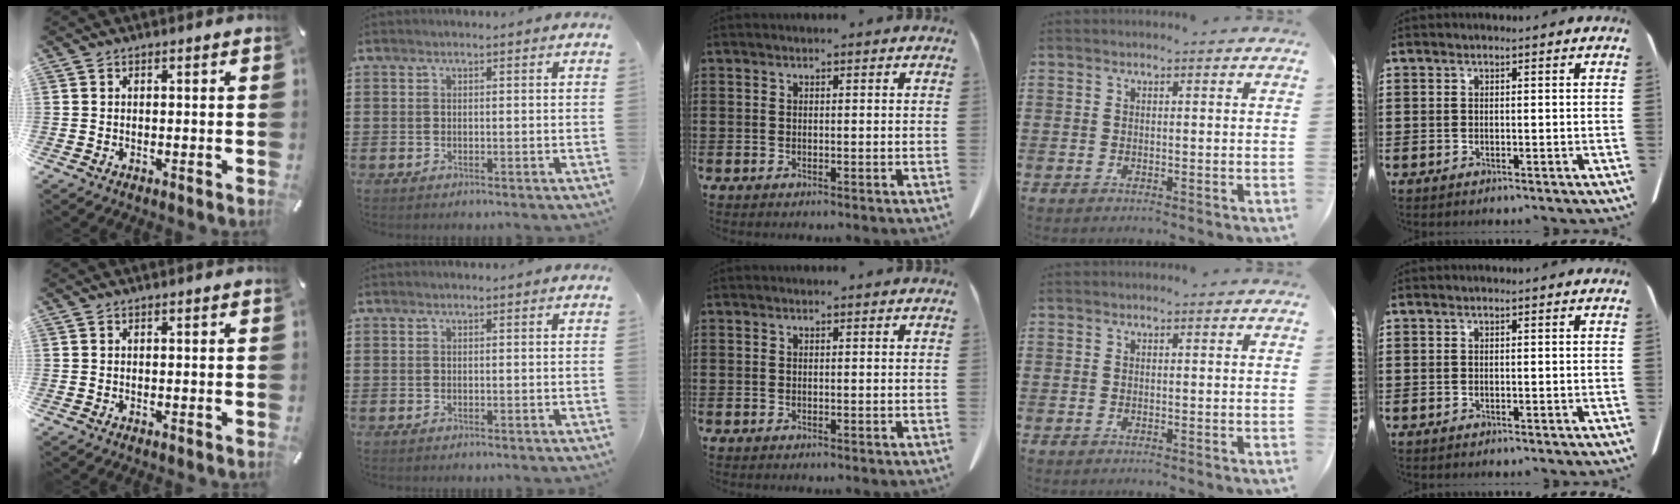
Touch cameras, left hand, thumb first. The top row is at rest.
{}